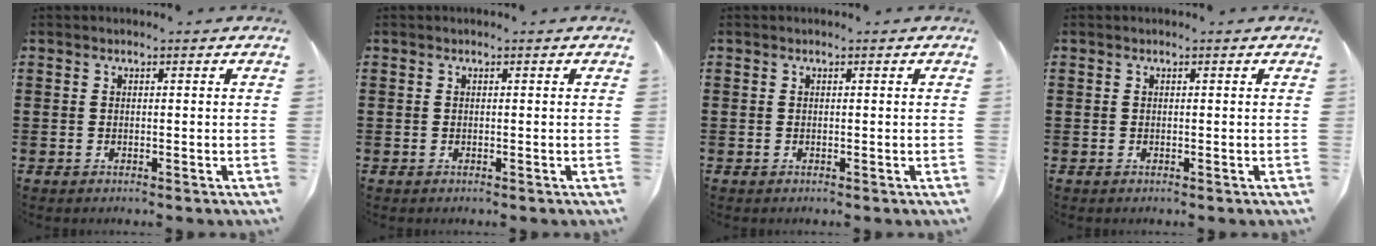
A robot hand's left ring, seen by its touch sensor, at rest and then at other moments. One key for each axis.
{"total": 0.0}
{"total": 0.0}
{"total": 0.0}